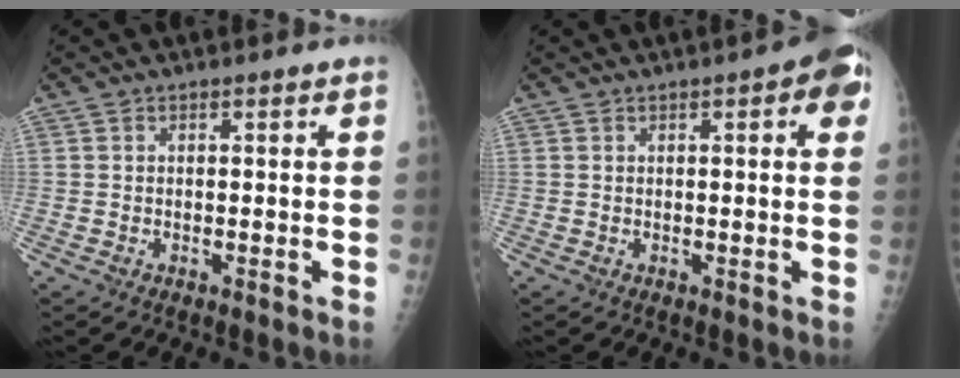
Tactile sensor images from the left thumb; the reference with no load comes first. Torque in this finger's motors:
{"motor_torque": [1.59, 1.59, 0.62, -0.47, 0.03]}